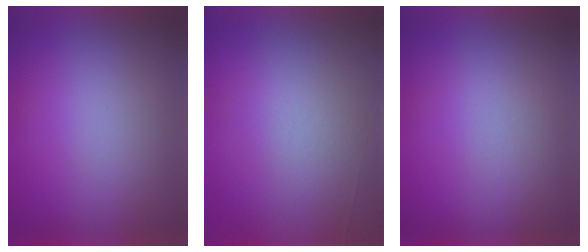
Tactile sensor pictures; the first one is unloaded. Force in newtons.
{"total": 5.6}
{"total": 1.0}